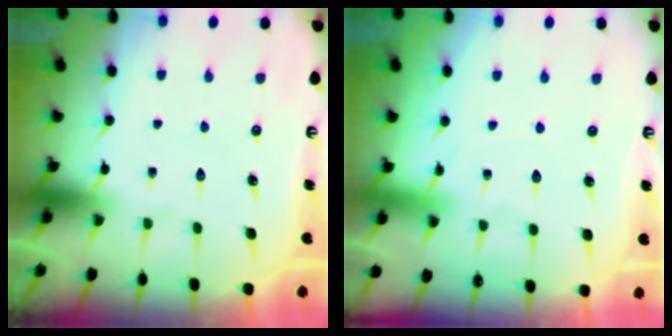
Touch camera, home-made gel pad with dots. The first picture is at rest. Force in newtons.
{"total": 3.0, "press": 2.9, "slide": 0.4}